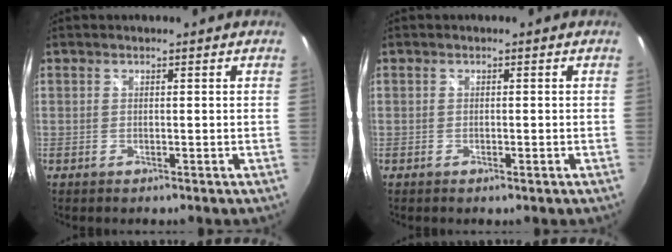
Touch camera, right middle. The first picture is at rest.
{"total": 0.6, "force": [-0.3, 0.2, 0.5], "torque": [-0.008, 0.000, -0.006]}